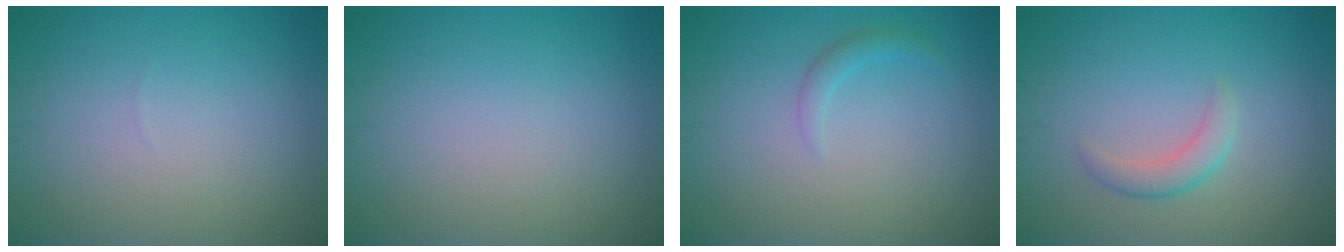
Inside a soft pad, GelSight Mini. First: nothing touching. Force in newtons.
{"total": 0.0}
{"total": 1.2, "press": 1.1, "slide": 0.1}
{"total": 1.9, "press": 1.9, "slide": 0.1}